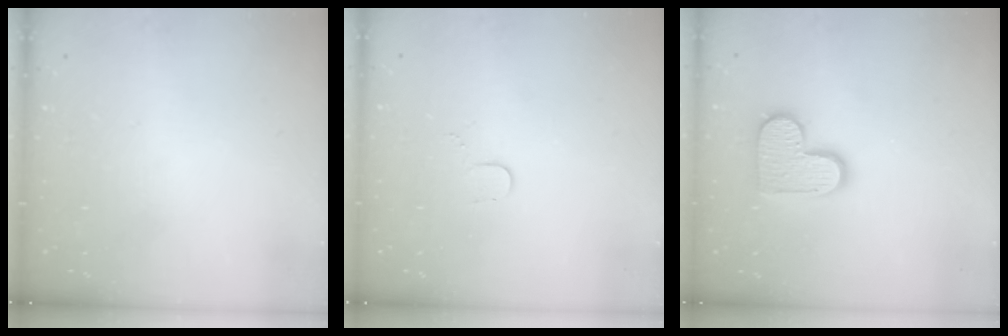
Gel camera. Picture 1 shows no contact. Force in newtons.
{"total": 3.4, "press": 3.4, "slide": 0.4}
{"total": 11.9, "press": 11.9, "slide": 0.6}